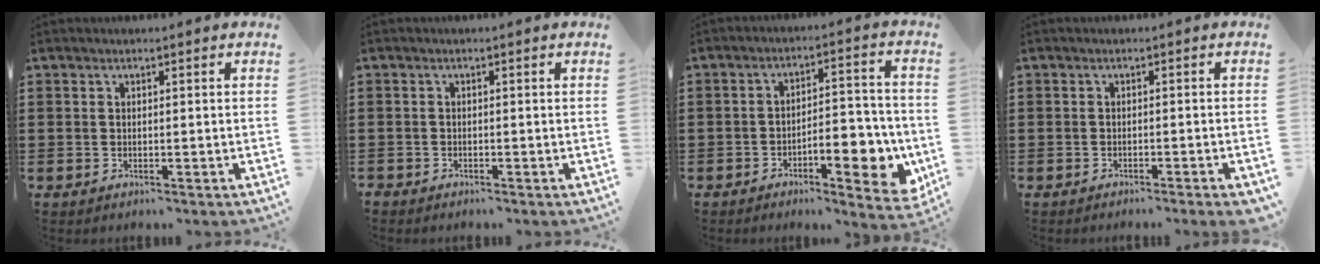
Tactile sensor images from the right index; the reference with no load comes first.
{"total": 0.6, "force": [-0.6, 0.1, -0.1], "torque": [0.000, 0.000, -0.013]}
{"total": 7.6, "force": [-3.5, 3.0, 6.1], "torque": [-0.072, 0.001, -0.061]}
{"total": 1.3, "force": [-1.2, 0.0, 0.6], "torque": [-0.011, -0.002, -0.022]}